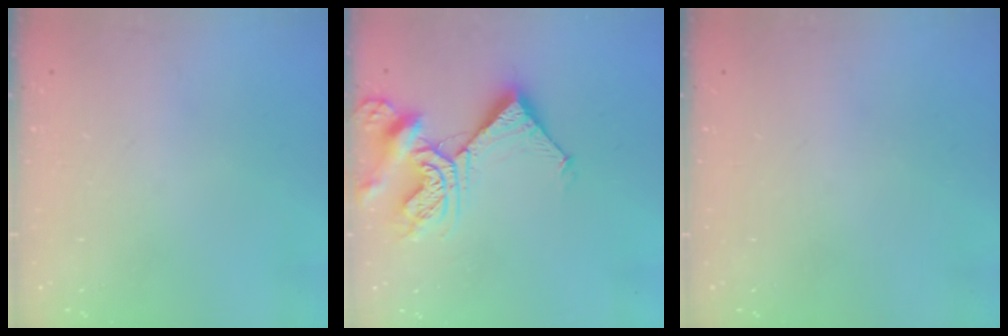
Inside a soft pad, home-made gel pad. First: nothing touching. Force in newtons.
{"total": 12.5, "press": 12.5, "slide": 1.3}
{"total": 0.0}